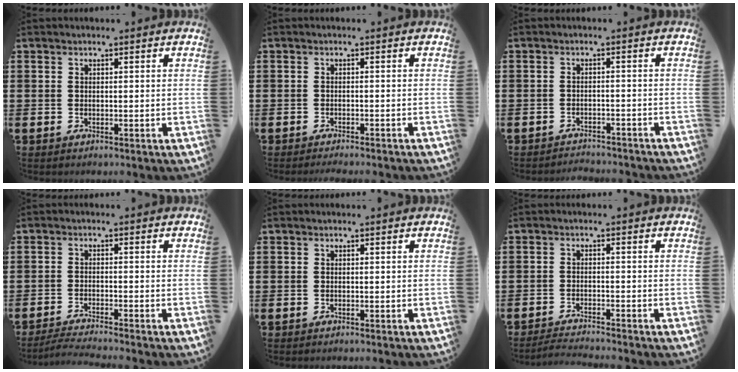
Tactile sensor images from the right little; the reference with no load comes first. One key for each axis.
{"total": 0.8, "fx": -0.8, "fy": -0.1, "fz": 0.1, "tx": -0.003, "ty": -0.002, "tz": -0.015}
{"total": 1.8, "fx": -1.8, "fy": 0.0, "fz": -0.2, "tx": -0.001, "ty": 0.004, "tz": -0.041}
{"total": 2.1, "fx": -1.9, "fy": -0.2, "fz": 0.9, "tx": -0.013, "ty": 0.002, "tz": -0.035}
{"total": 0.0}
{"total": 1.7, "fx": -1.6, "fy": -0.1, "fz": 0.4, "tx": -0.007, "ty": 0.003, "tz": -0.032}